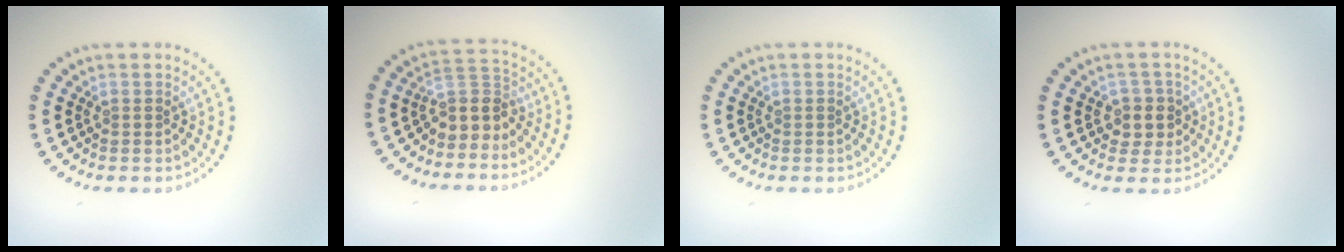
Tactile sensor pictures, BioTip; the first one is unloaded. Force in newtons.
{"total": 3.3, "press": 2.6, "slide": 2.0}
{"total": 0.0}
{"total": 2.3, "press": 2.0, "slide": 1.0}